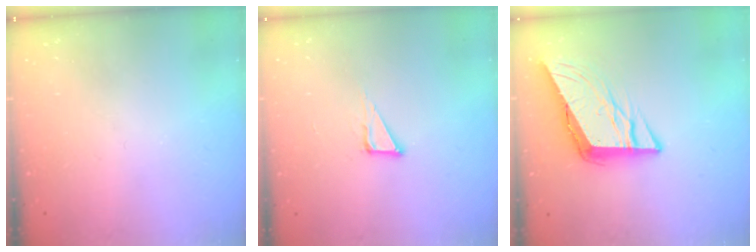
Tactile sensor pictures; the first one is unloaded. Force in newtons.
{"total": 6.4, "press": 6.4, "slide": 0.4}
{"total": 10.4, "press": 10.2, "slide": 1.7}